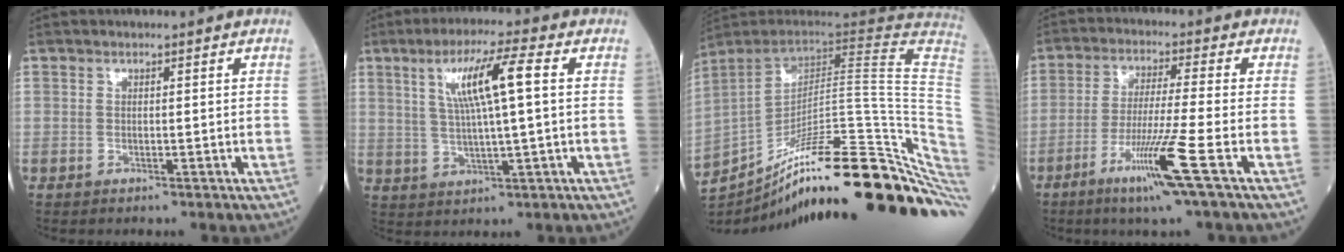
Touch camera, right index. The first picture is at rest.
{"total": 9.2, "force": [2.5, 0.2, 8.9], "torque": [-0.165, 0.010, 0.047]}
{"total": 34.6, "force": [-22.8, 3.9, 25.7], "torque": [-0.271, -0.001, -0.324]}
{"total": 9.8, "force": [-4.6, -1.9, 8.4], "torque": [-0.157, -0.028, -0.092]}